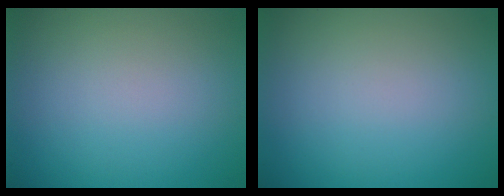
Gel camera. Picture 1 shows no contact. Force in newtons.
{"total": 0.0}